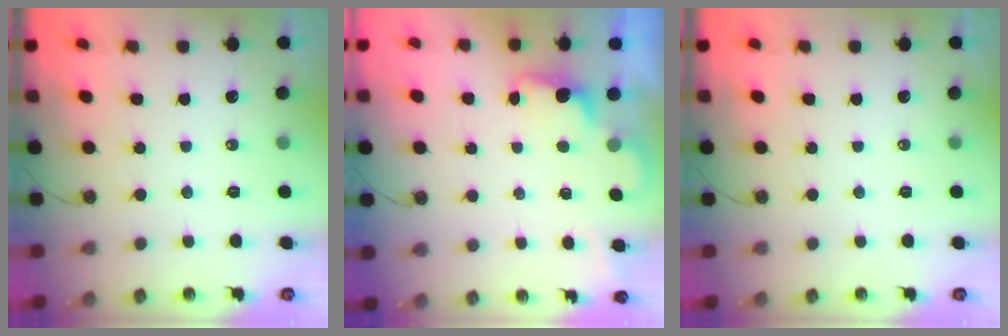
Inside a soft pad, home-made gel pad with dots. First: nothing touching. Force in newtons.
{"total": 1.3, "press": 1.0, "slide": 0.9}
{"total": 0.0}